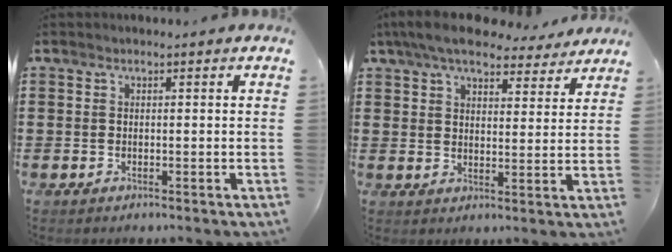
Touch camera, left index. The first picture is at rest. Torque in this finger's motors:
{"motor_torque": [2.14, 0.00, 1.05, 0.21]}